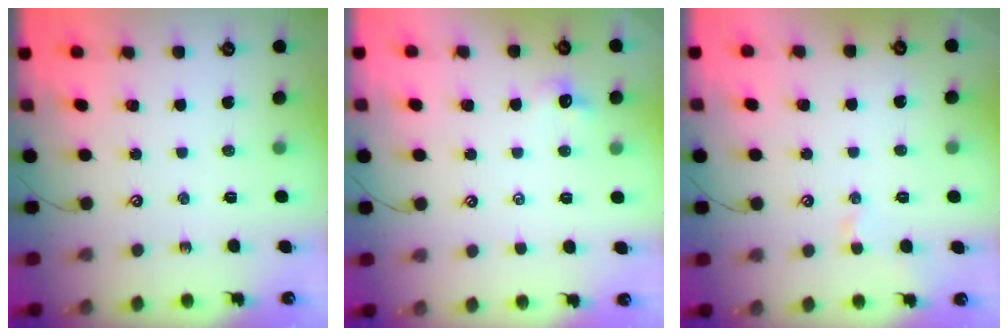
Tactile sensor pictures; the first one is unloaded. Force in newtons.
{"total": 0.9, "press": 0.6, "slide": 0.6}
{"total": 0.5, "press": 0.5, "slide": 0.2}